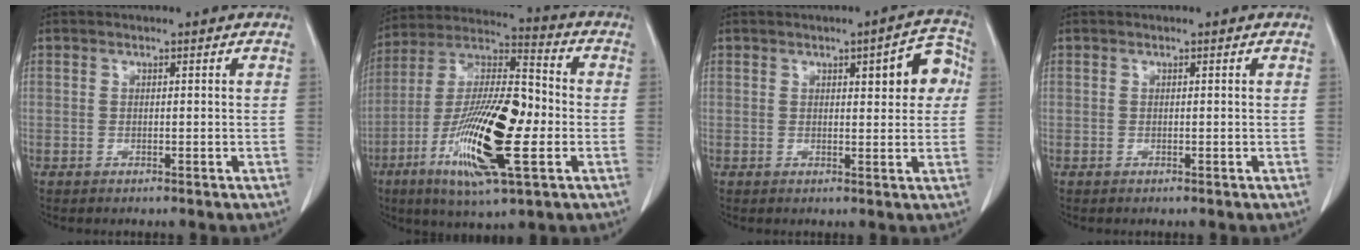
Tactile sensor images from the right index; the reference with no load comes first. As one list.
[{"total": 19.8, "force": [-4.8, 3.9, 18.8], "torque": [-0.368, -0.009, -0.086]}, {"total": 6.2, "force": [1.6, 1.9, 5.7], "torque": [-0.060, 0.018, 0.015]}, {"total": 0.0}]